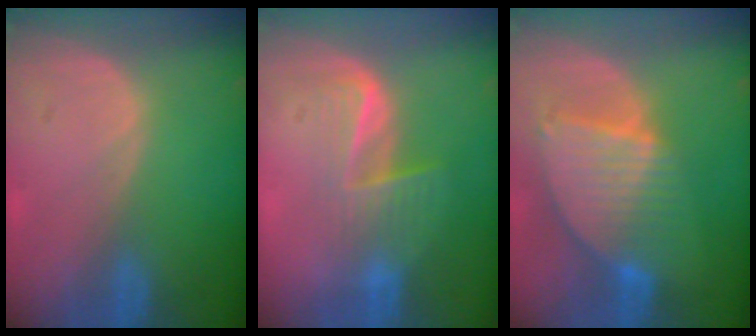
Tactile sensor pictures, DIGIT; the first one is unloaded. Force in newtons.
{"total": 6.9, "press": 5.6, "slide": 4.0}
{"total": 8.6, "press": 7.5, "slide": 4.1}